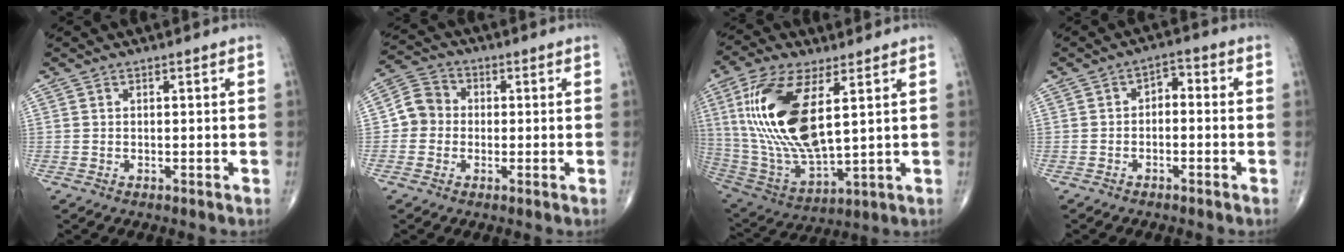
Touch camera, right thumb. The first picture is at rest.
{"total": 5.8, "force": [-0.6, 5.4, 2.1], "torque": [-0.020, 0.019, -0.026]}
{"total": 21.1, "force": [5.2, 8.8, 18.5], "torque": [-0.391, -0.028, 0.107]}
{"total": 3.4, "force": [-0.7, 2.2, 2.5], "torque": [-0.027, 0.027, -0.021]}